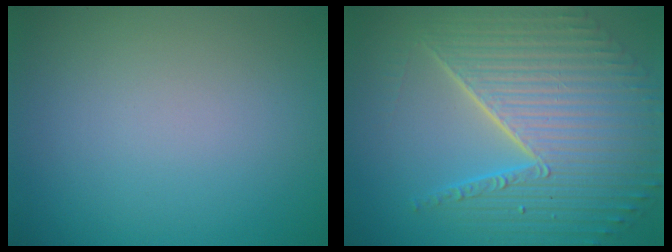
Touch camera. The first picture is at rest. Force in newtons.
{"total": 10.6, "press": 6.8, "slide": 8.1}